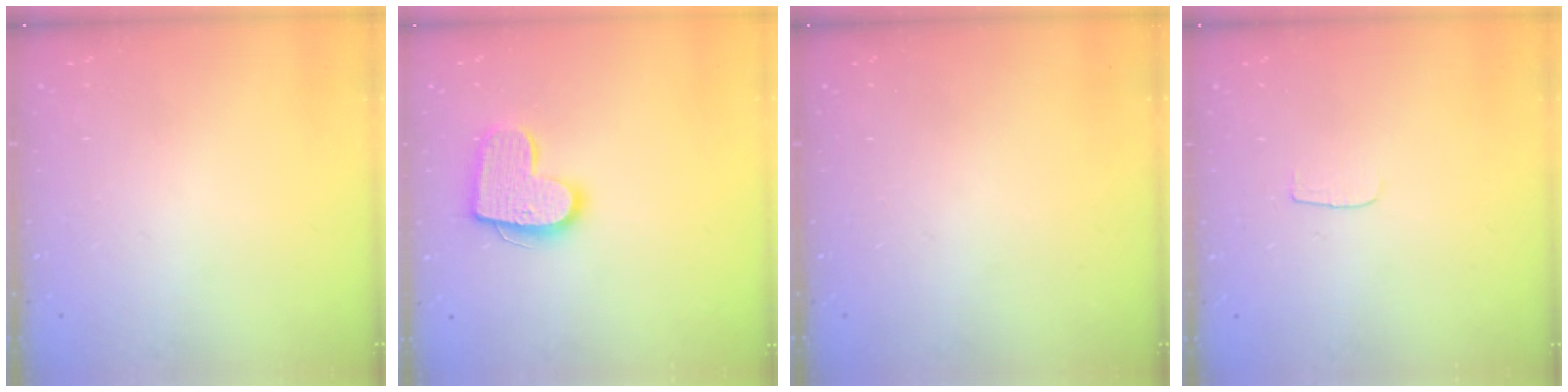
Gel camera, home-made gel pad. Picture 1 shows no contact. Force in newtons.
{"total": 14.5, "press": 14.5, "slide": 0.9}
{"total": 0.0}
{"total": 3.5, "press": 3.4, "slide": 0.4}